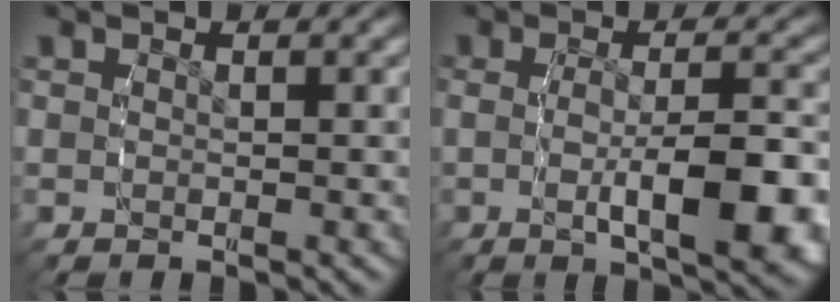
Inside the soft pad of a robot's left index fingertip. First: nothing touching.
{"total": 7.4, "force": [-1.3, 2.4, 6.9], "torque": [-0.109, -0.022, -0.013]}